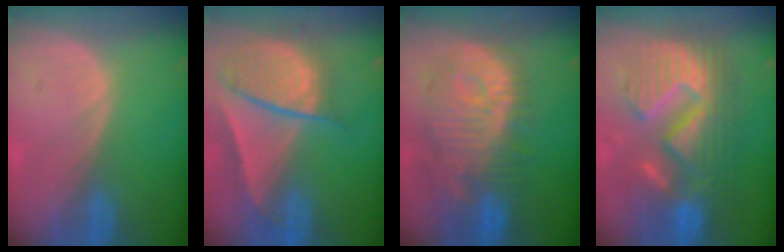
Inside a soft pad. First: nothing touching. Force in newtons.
{"total": 9.5, "press": 8.2, "slide": 4.8}
{"total": 12.1, "press": 11.0, "slide": 5.0}
{"total": 12.9, "press": 12.8, "slide": 1.3}